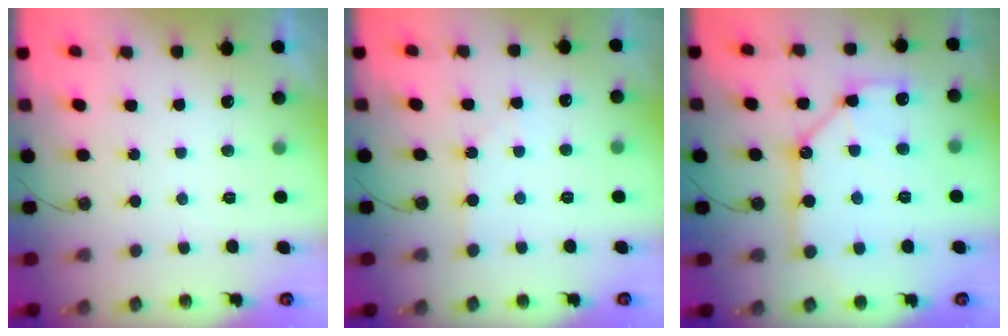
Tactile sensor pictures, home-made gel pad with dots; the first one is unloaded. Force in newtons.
{"total": 1.6, "press": 1.6, "slide": 0.3}
{"total": 12.3, "press": 12.2, "slide": 1.3}